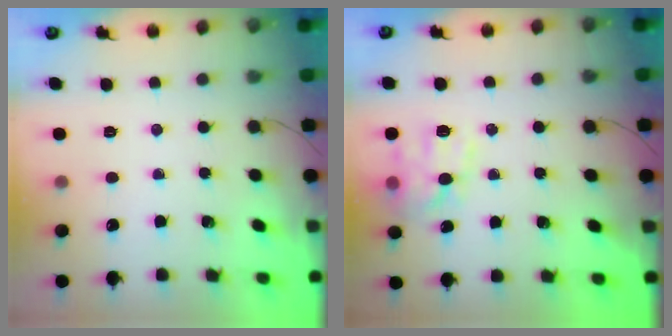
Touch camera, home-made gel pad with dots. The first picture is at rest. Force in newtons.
{"total": 12.3, "press": 12.3, "slide": 0.2}